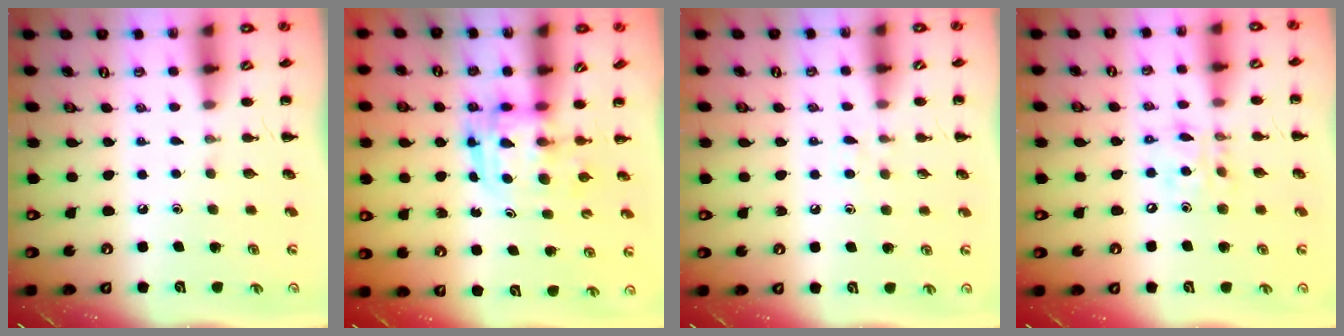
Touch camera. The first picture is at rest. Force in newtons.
{"total": 3.0, "press": 3.0, "slide": 0.3}
{"total": 3.5, "press": 3.2, "slide": 1.6}
{"total": 10.8, "press": 10.5, "slide": 2.3}